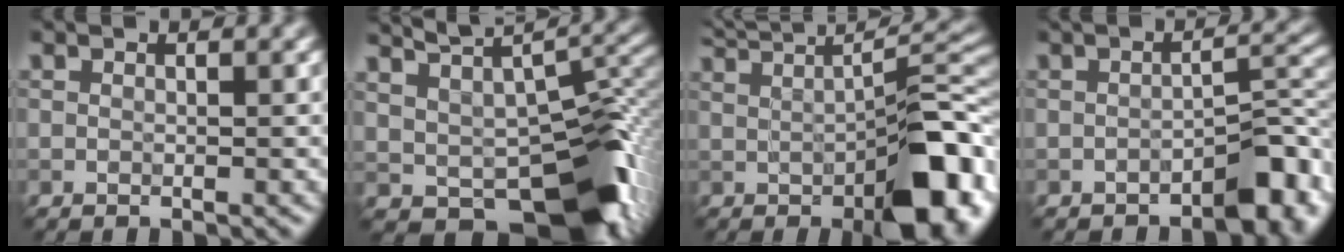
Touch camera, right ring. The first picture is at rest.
{"total": 8.8, "force": [-1.7, 4.6, 7.3], "torque": [-0.099, -0.015, 0.016]}
{"total": 10.1, "force": [-0.2, 3.4, 9.5], "torque": [-0.112, 0.010, 0.026]}
{"total": 4.3, "force": [-3.3, 0.8, 2.6], "torque": [-0.037, 0.013, -0.031]}